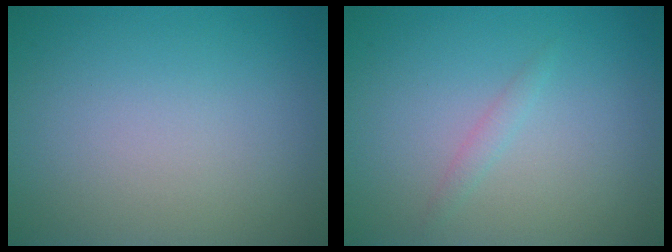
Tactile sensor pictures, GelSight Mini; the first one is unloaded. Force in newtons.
{"total": 0.9, "press": 0.8, "slide": 0.0}